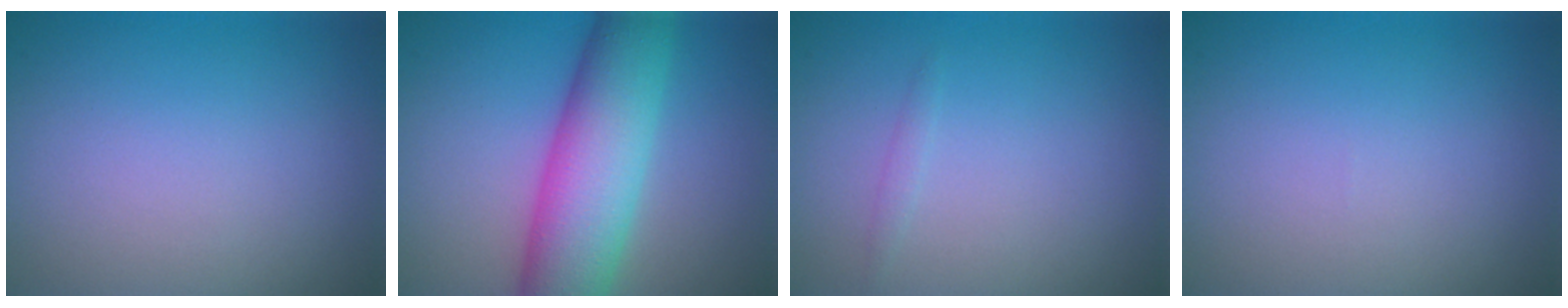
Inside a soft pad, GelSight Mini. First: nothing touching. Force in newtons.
{"total": 9.4, "press": 9.4, "slide": 0.5}
{"total": 0.5, "press": 0.5, "slide": 0.0}
{"total": 0.0}